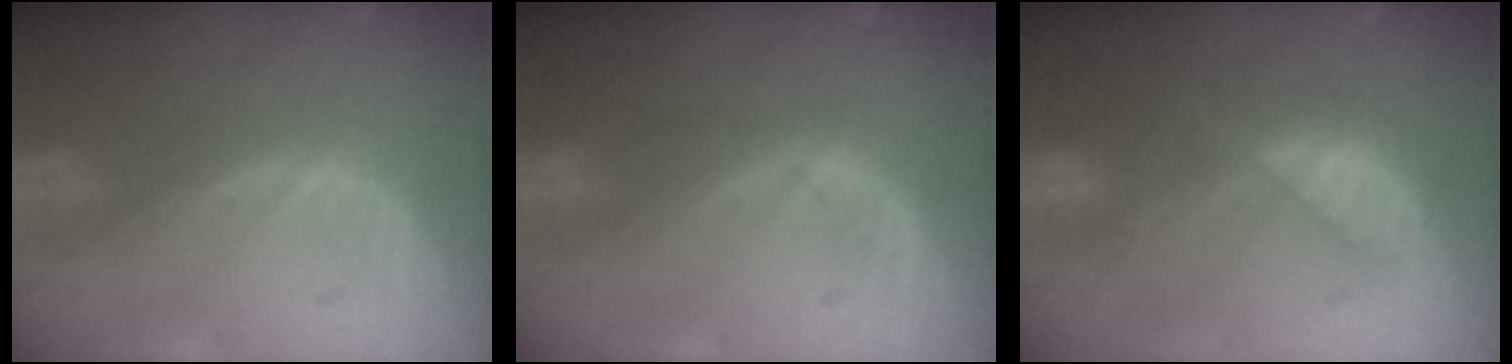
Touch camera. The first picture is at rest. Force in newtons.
{"total": 1.4, "press": 1.3, "slide": 0.3}
{"total": 7.2, "press": 7.0, "slide": 1.6}